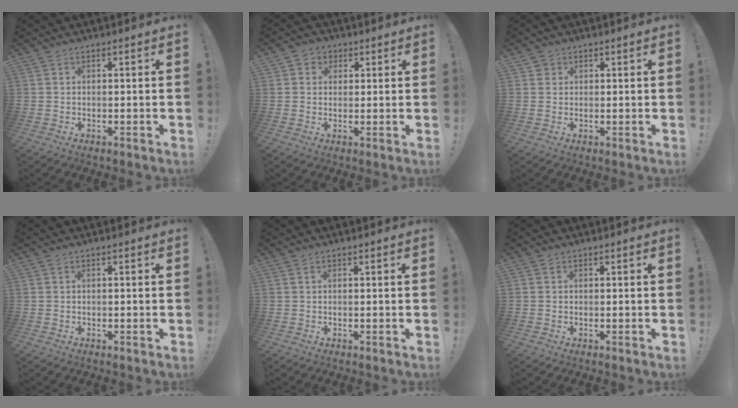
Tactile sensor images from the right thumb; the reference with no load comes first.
{"total": 3.3, "force": [0.4, 3.2, 0.6], "torque": [-0.004, 0.000, 0.006]}
{"total": 1.6, "force": [0.8, 1.4, 0.3], "torque": [-0.005, 0.000, 0.015]}
{"total": 0.0}
{"total": 0.0}
{"total": 0.6, "force": [0.1, 0.6, -0.1], "torque": [0.002, 0.002, 0.003]}